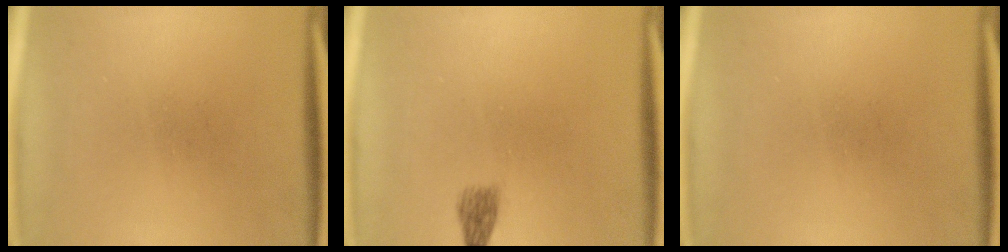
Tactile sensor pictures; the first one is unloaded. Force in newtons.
{"total": 1.9}
{"total": 0.0}